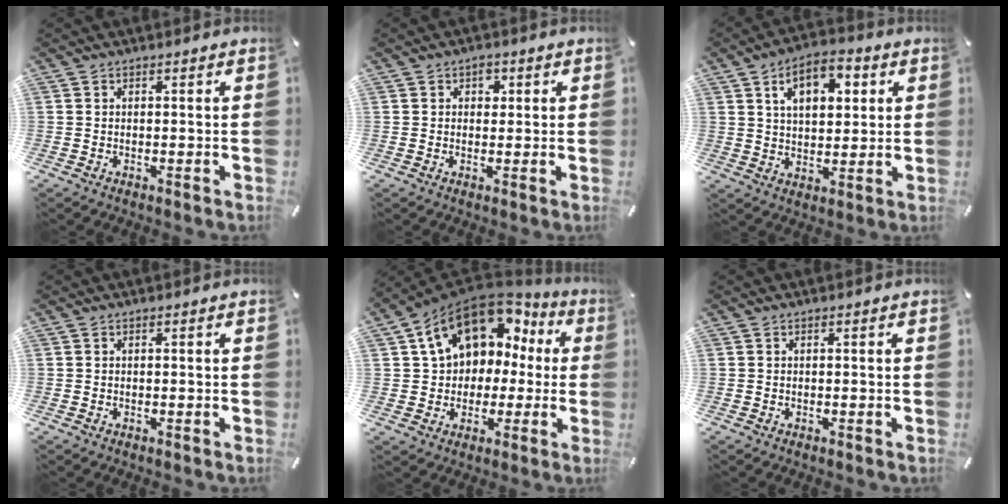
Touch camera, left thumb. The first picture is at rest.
{"total": 2.4, "force": [0.7, 2.0, 1.0], "torque": [0.001, -0.002, 0.004]}
{"total": 10.0, "force": [4.1, 6.3, 6.5], "torque": [-0.096, -0.006, 0.067]}
{"total": 0.0}
{"total": 15.0, "force": [6.5, 11.3, 7.4], "torque": [-0.126, -0.030, 0.121]}
{"total": 0.0}